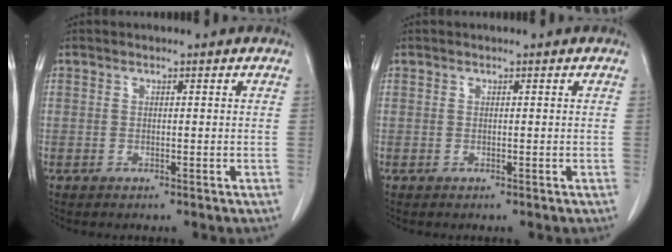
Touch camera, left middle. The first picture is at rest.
{"total": 0.0}